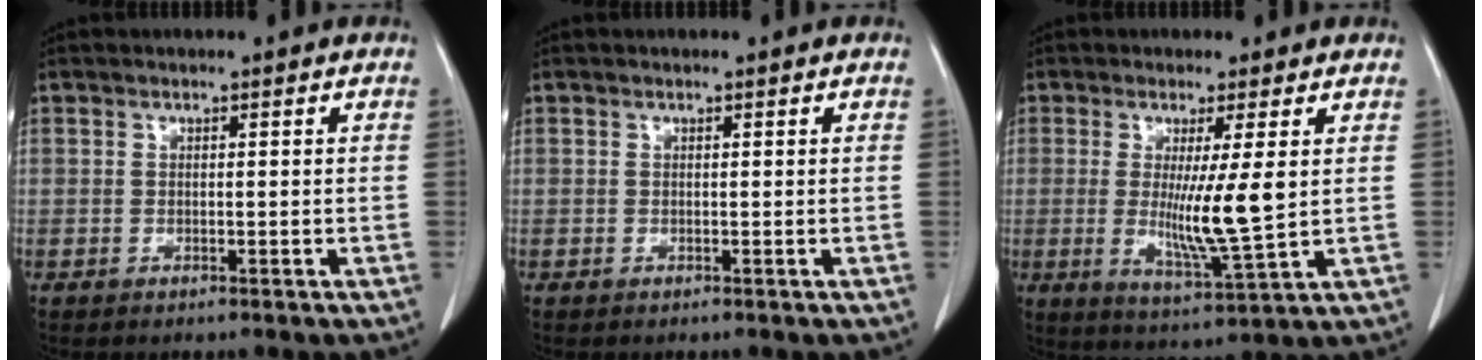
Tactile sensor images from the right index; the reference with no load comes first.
{"total": 0.0}
{"total": 8.9, "force": [0.7, -0.2, 8.9], "torque": [-0.168, -0.034, 0.013]}